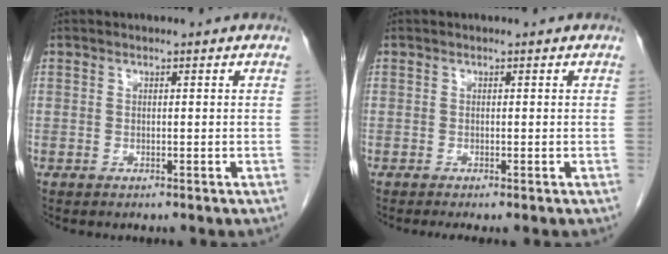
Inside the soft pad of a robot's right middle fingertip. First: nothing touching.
{"total": 1.5, "force": [-1.2, -0.1, 0.9], "torque": [-0.013, -0.004, -0.017]}